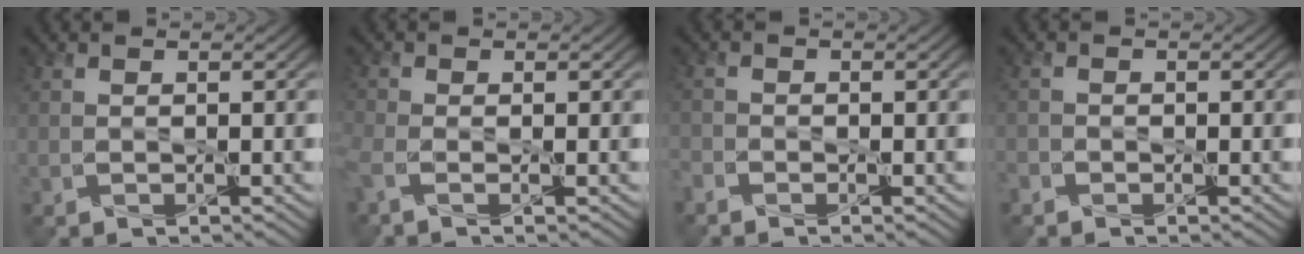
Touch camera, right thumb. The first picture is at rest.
{"total": 2.5, "force": [-1.3, 0.8, 2.0], "torque": [-0.059, -0.009, -0.037]}
{"total": 1.9, "force": [-1.7, 0.8, 0.6], "torque": [-0.016, -0.007, -0.043]}
{"total": 1.2, "force": [-1.1, 0.6, 0.2], "torque": [-0.009, -0.001, -0.027]}